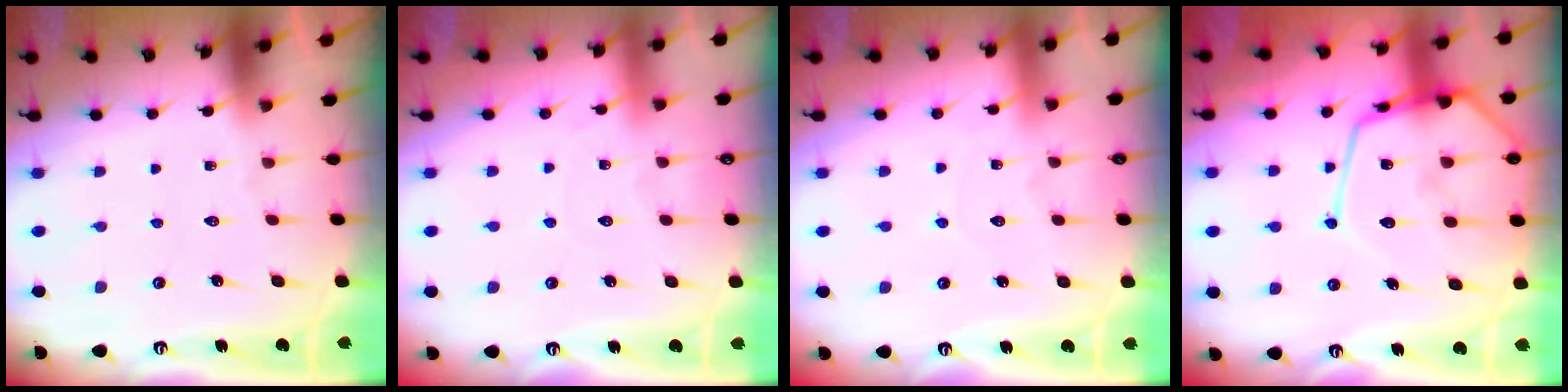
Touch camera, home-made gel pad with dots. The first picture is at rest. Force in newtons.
{"total": 2.8, "press": 2.8, "slide": 0.4}
{"total": 4.5, "press": 4.5, "slide": 0.5}
{"total": 19.1, "press": 19.0, "slide": 1.7}